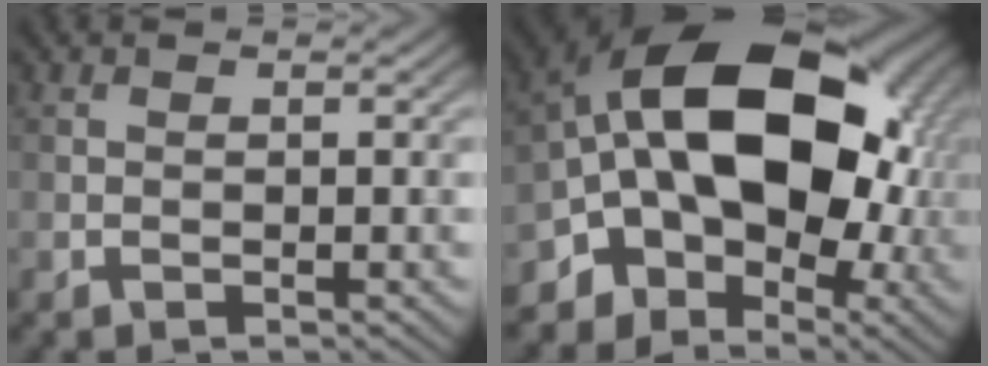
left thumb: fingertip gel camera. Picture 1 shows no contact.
{"total": 17.4, "force": [-0.5, 12.0, 12.6], "torque": [-0.198, 0.007, -0.019]}